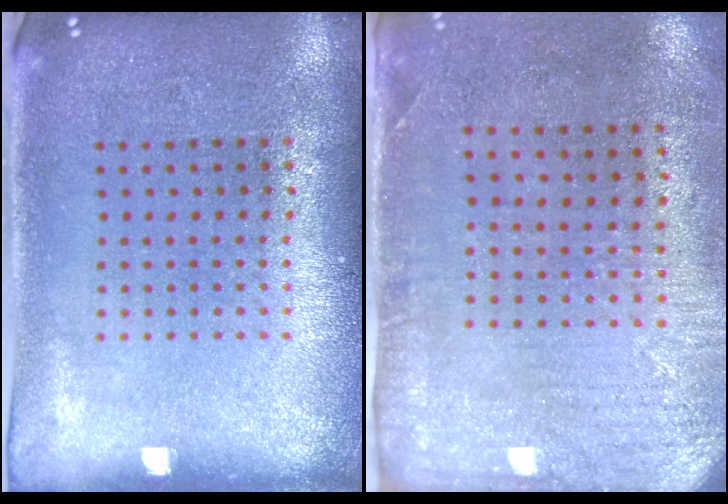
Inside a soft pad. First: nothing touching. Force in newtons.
{"total": 2.9, "press": 2.3, "slide": 1.7}